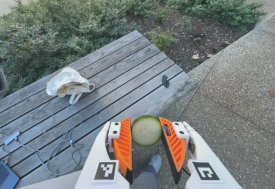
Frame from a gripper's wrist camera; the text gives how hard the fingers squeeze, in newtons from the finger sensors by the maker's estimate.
{"total": 9.3, "left": 9.1, "right": 9.5}